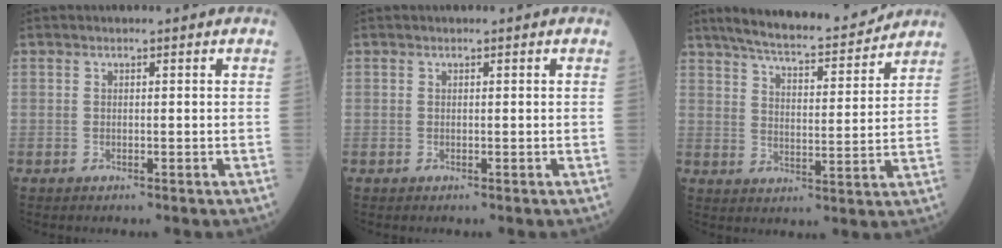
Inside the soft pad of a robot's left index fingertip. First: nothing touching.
{"total": 0.0}
{"total": 14.1, "force": [12.9, 1.6, 5.6], "torque": [-0.093, 0.000, 0.191]}